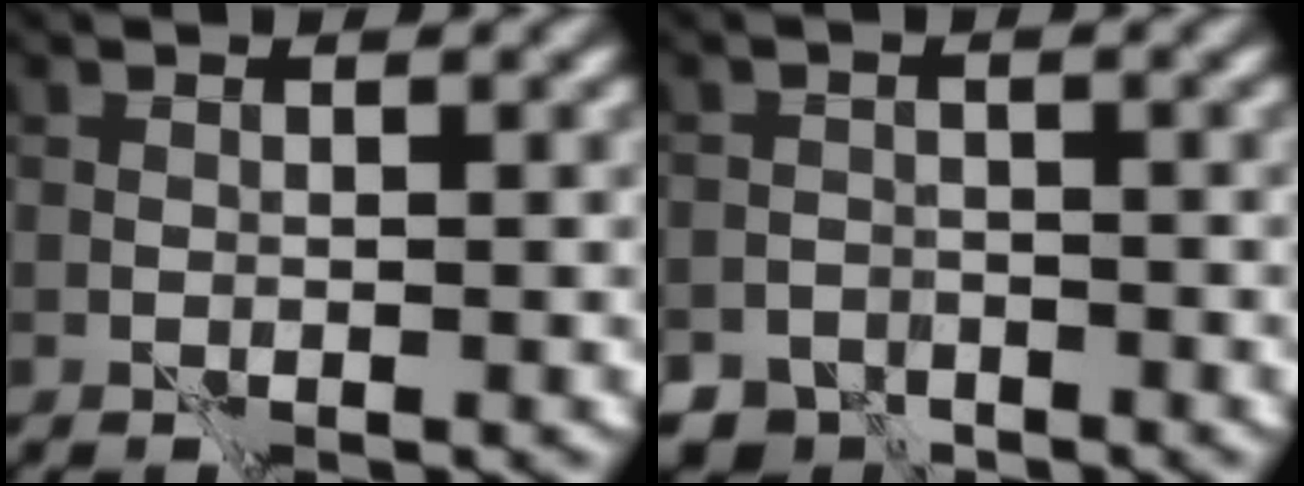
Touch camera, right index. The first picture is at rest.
{"total": 4.8, "force": [-4.0, 2.6, 0.5], "torque": [0.016, -0.004, -0.061]}